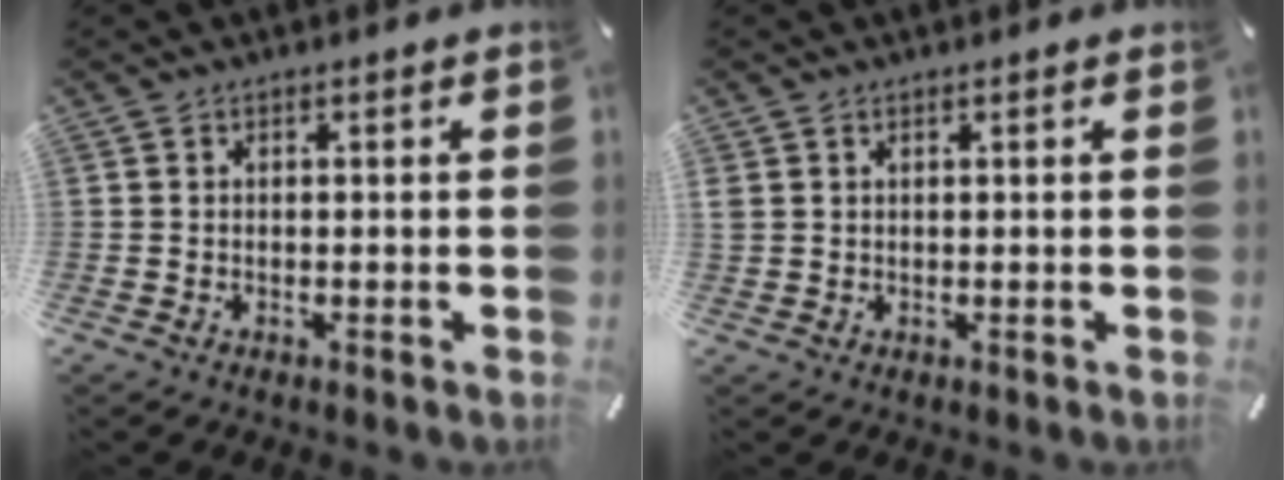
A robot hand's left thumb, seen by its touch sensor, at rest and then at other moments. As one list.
[{"total": 1.0, "force": [0.7, 0.7, 0.2], "torque": [-0.006, -0.001, 0.014]}]